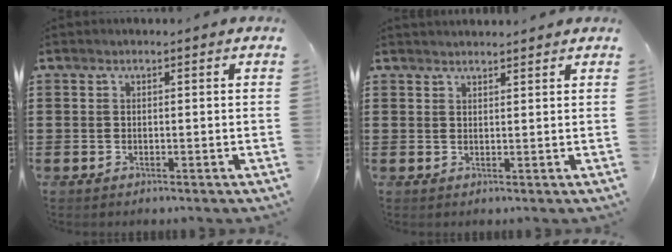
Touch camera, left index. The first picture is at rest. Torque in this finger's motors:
{"motor_torque": [2.14, 0.00, 0.02, 0.01]}